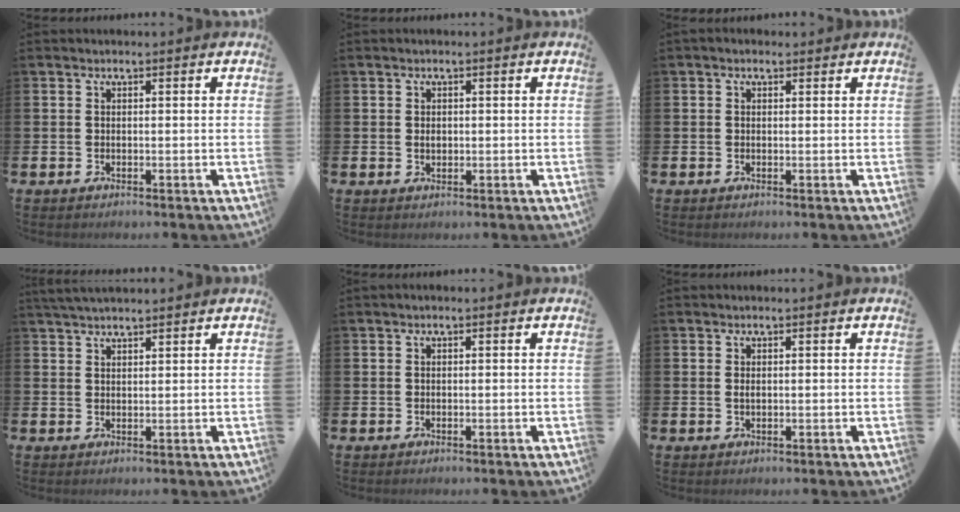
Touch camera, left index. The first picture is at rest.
{"total": 1.0, "force": [0.1, 0.7, 0.6], "torque": [-0.004, 0.003, -0.002]}
{"total": 0.7, "force": [0.3, 0.6, 0.3], "torque": [0.002, 0.005, 0.002]}
{"total": 2.8, "force": [2.6, 0.5, 1.0], "torque": [-0.022, -0.003, 0.047]}
{"total": 0.0}
{"total": 0.6, "force": [0.1, 0.3, 0.6], "torque": [-0.010, 0.001, 0.000]}